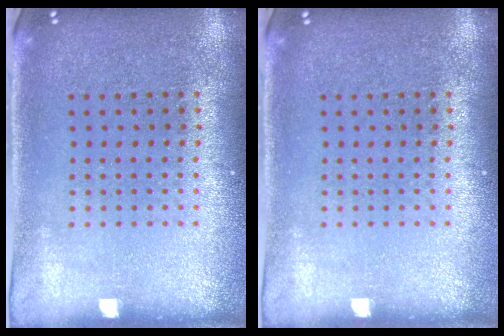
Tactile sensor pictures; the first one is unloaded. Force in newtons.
{"total": 0.0}